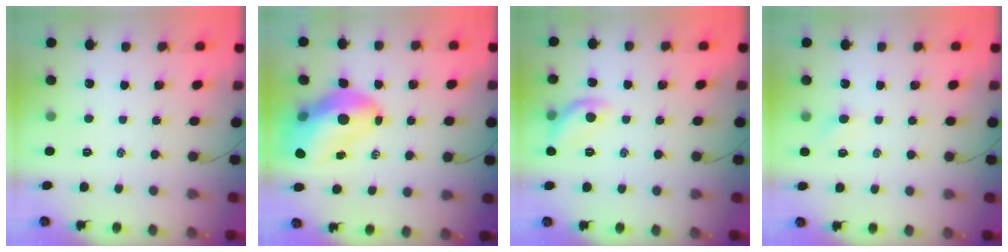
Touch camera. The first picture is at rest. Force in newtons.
{"total": 15.3, "press": 14.6, "slide": 4.4}
{"total": 8.9, "press": 8.9, "slide": 0.6}
{"total": 3.1, "press": 3.0, "slide": 1.0}